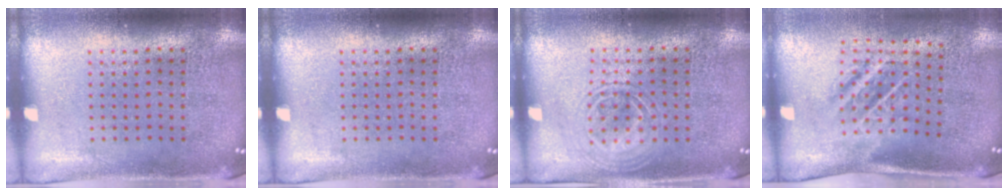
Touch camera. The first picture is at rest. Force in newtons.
{"total": 0.0}
{"total": 1.2, "press": 1.2, "slide": 0.2}
{"total": 1.8, "press": 1.2, "slide": 1.3}